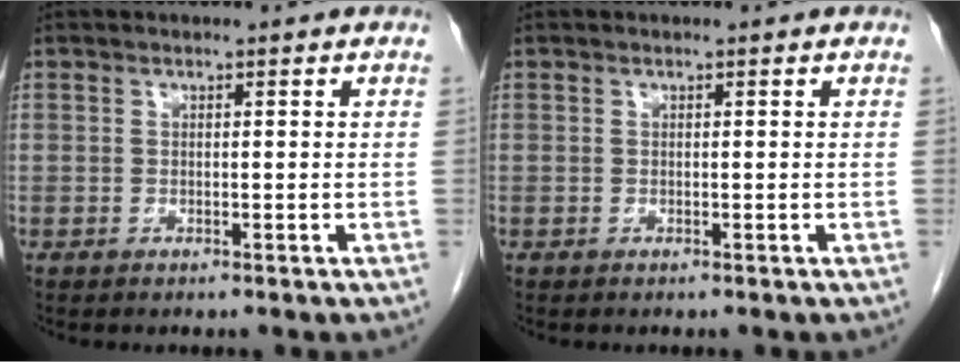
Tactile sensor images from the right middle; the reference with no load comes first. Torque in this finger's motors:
{"motor_torque": [-0.03, -0.01, 0.00, 0.00]}